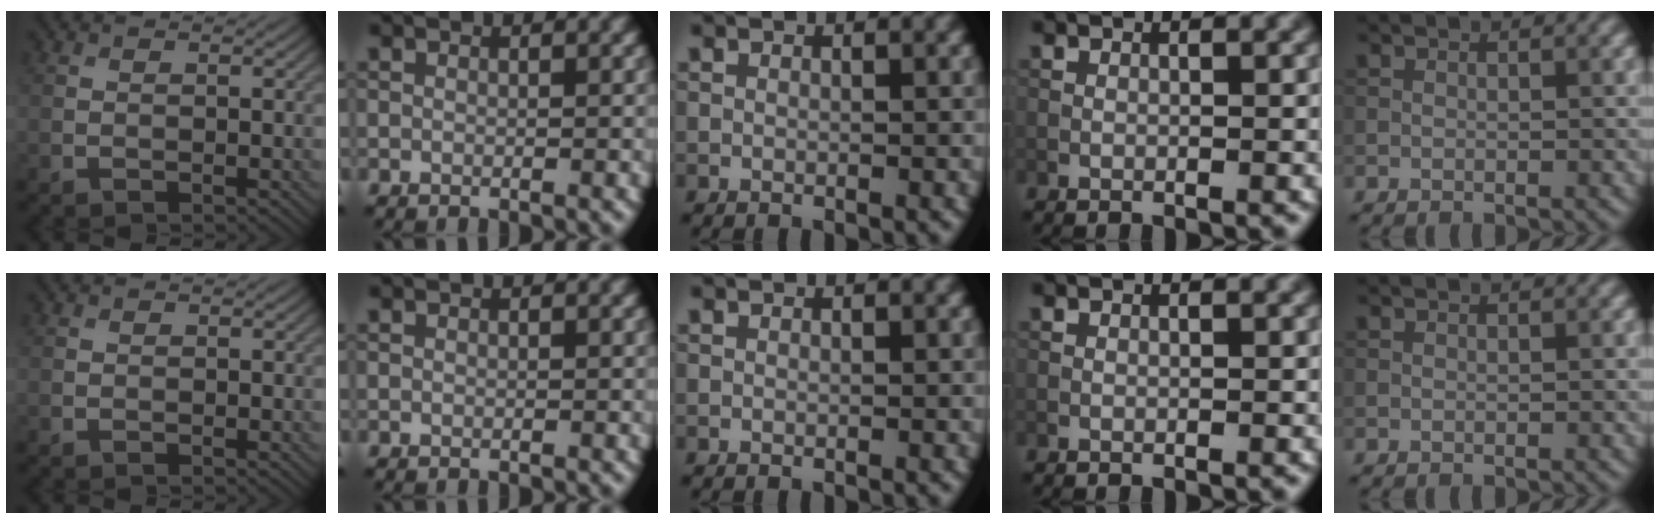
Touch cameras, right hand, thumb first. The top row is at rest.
{}